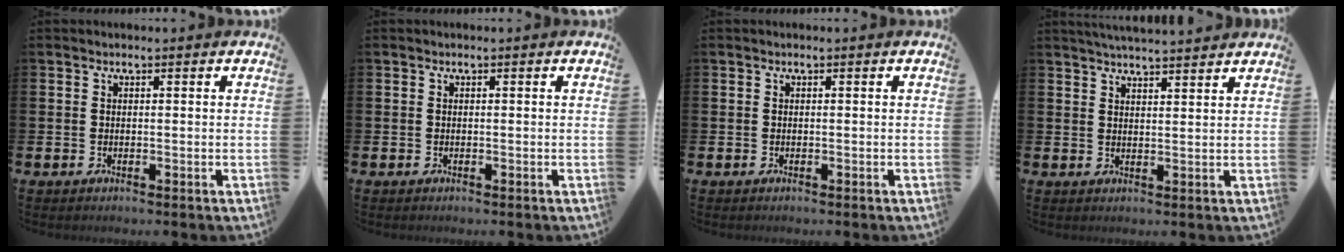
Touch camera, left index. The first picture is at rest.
{"total": 0.0}
{"total": 0.0}
{"total": 3.7, "force": [3.6, -0.3, 0.2], "torque": [-0.012, -0.016, 0.067]}